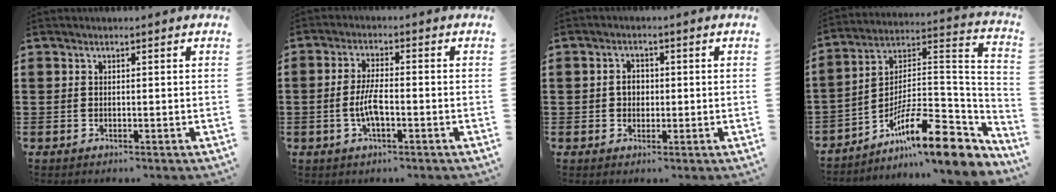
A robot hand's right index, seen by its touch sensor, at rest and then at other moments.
{"total": 4.5, "force": [-1.1, 1.3, 4.1], "torque": [-0.090, -0.001, -0.026]}
{"total": 2.1, "force": [0.0, 1.6, 1.3], "torque": [-0.028, 0.008, -0.002]}
{"total": 14.6, "force": [-9.2, 3.8, 10.6], "torque": [-0.171, 0.005, -0.166]}